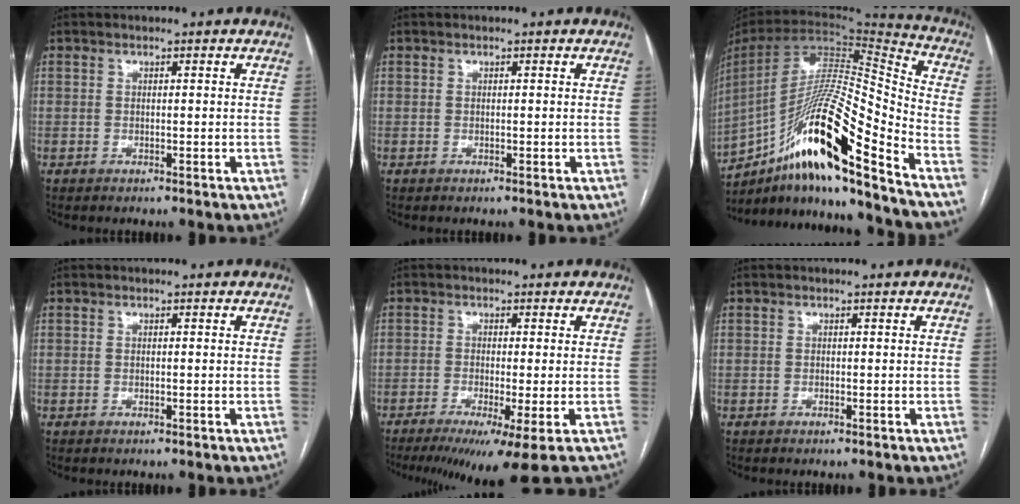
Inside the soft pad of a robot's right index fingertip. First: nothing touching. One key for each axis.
{"total": 0.0}
{"total": 23.2, "fx": -15.0, "fy": 1.2, "fz": 17.7, "tx": -0.319, "ty": -0.004, "tz": -0.269}
{"total": 0.0}
{"total": 9.6, "fx": -6.9, "fy": -0.9, "fz": 6.7, "tx": -0.086, "ty": -0.028, "tz": -0.106}
{"total": 0.0}